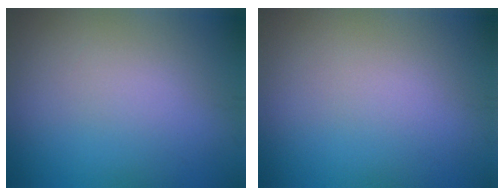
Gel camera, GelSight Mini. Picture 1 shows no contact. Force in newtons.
{"total": 0.0}